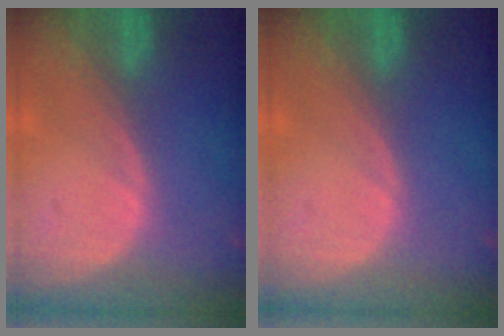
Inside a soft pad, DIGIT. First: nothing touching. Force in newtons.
{"total": 0.0}